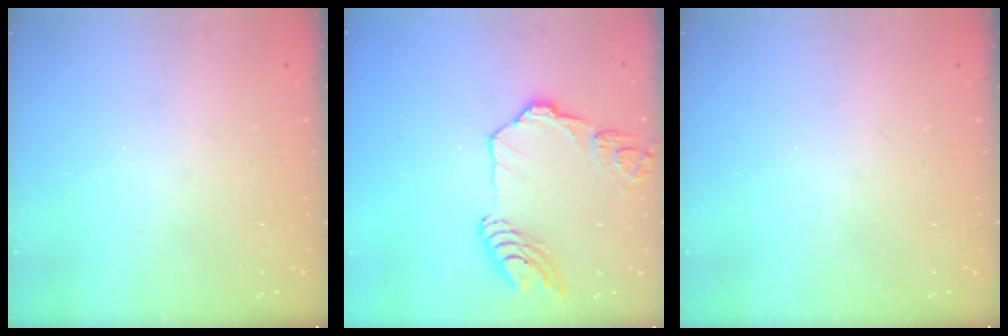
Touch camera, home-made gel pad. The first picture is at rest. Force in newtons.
{"total": 14.6, "press": 14.5, "slide": 1.8}
{"total": 0.0}